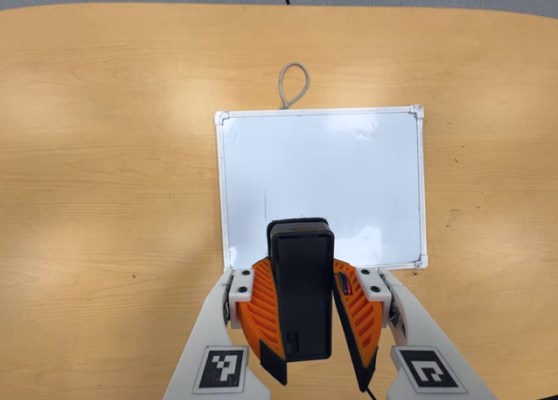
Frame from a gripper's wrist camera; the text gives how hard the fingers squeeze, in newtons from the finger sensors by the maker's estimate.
{"total": 9.7, "left": 10.0, "right": 9.4}